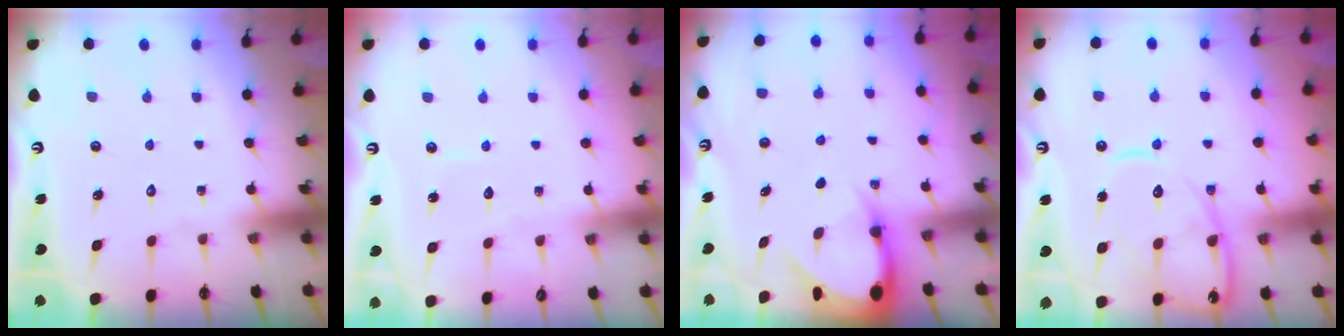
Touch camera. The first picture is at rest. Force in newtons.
{"total": 3.8, "press": 3.8, "slide": 0.3}
{"total": 4.6, "press": 4.5, "slide": 0.5}
{"total": 14.1, "press": 14.0, "slide": 1.4}